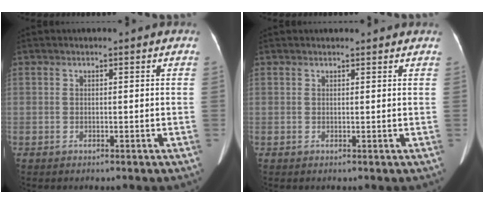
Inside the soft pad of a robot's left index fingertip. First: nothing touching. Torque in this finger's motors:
{"motor_torque": [0.25, -0.54, 0.03, 0.00]}